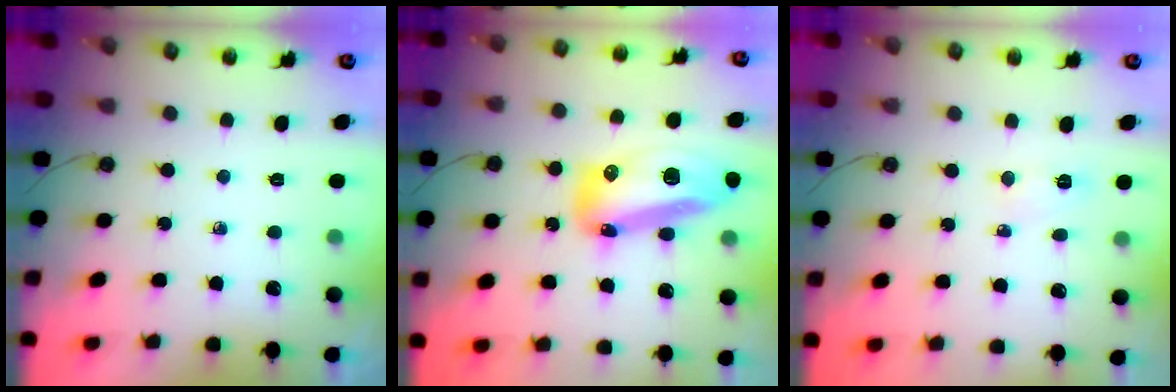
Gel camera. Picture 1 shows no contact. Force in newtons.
{"total": 19.9, "press": 18.4, "slide": 7.7}
{"total": 4.2, "press": 4.2, "slide": 0.6}